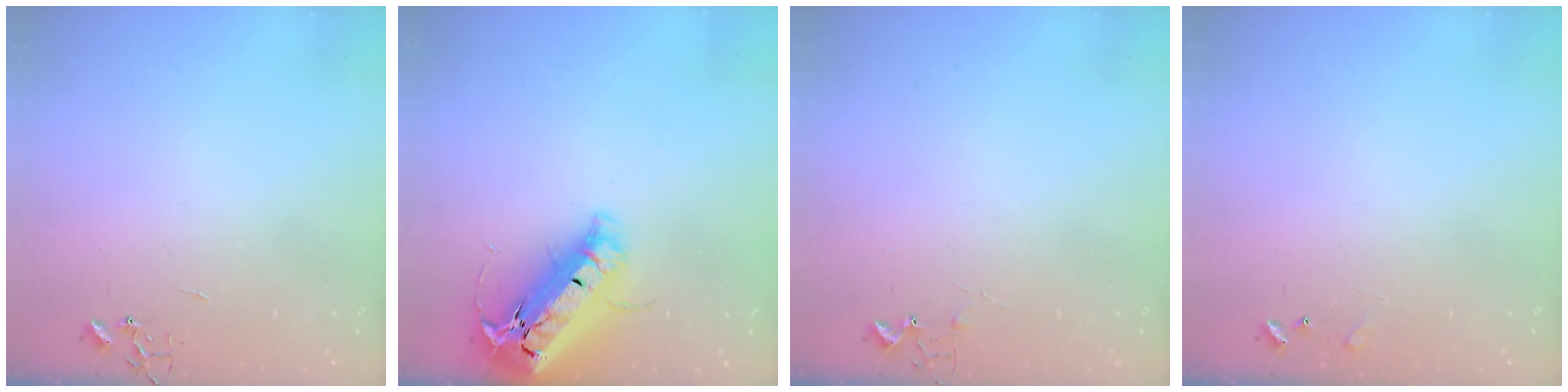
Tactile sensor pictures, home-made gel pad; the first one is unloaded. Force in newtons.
{"total": 25.0, "press": 24.5, "slide": 4.9}
{"total": 5.4, "press": 5.4, "slide": 0.7}
{"total": 5.9, "press": 5.9, "slide": 0.9}